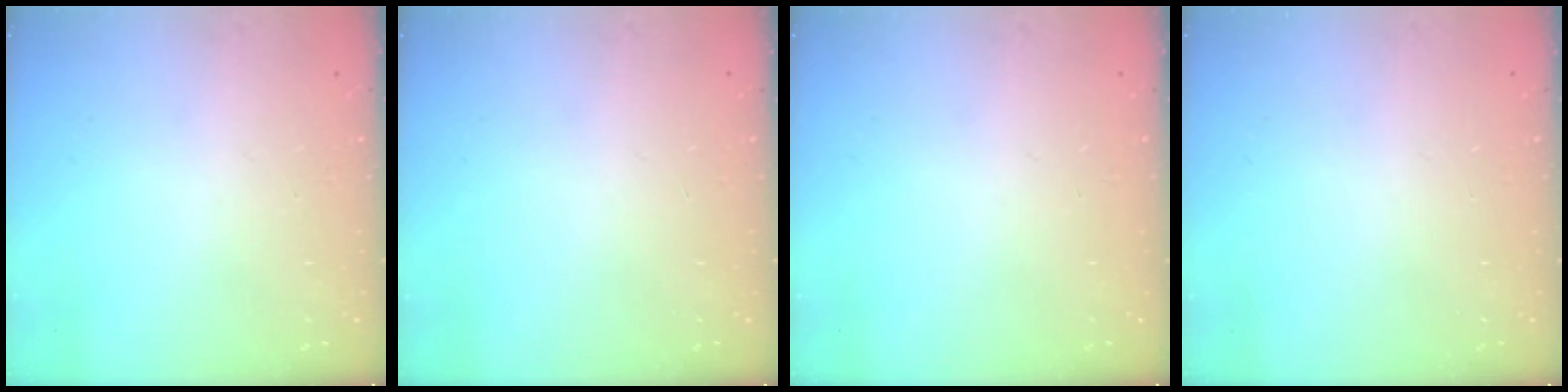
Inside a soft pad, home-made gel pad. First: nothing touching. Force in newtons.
{"total": 0.0}
{"total": 0.0}
{"total": 0.0}